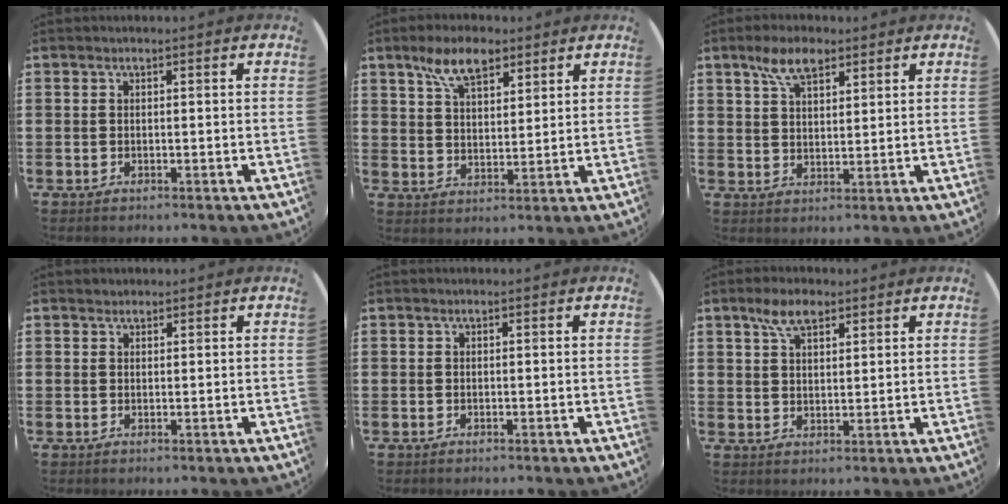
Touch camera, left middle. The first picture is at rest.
{"total": 7.2, "force": [5.0, 3.4, 3.9], "torque": [-0.076, -0.003, 0.089]}
{"total": 6.0, "force": [4.0, 2.8, 3.6], "torque": [-0.064, 0.000, 0.070]}
{"total": 0.8, "force": [0.8, 0.2, -0.1], "torque": [0.001, 0.003, 0.015]}
{"total": 0.0}
{"total": 5.0, "force": [3.3, 2.2, 3.0], "torque": [-0.050, 0.002, 0.057]}